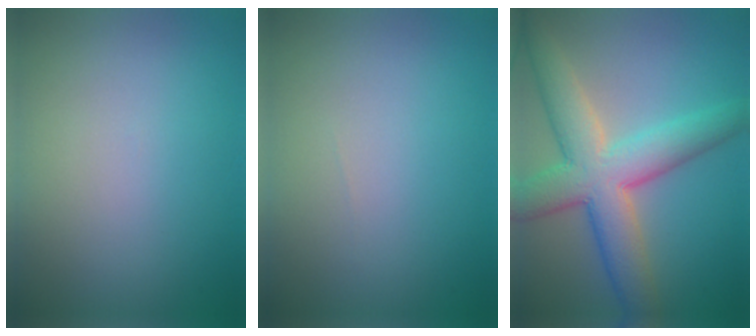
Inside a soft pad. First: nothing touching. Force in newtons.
{"total": 0.0}
{"total": 8.7, "press": 8.6, "slide": 0.4}